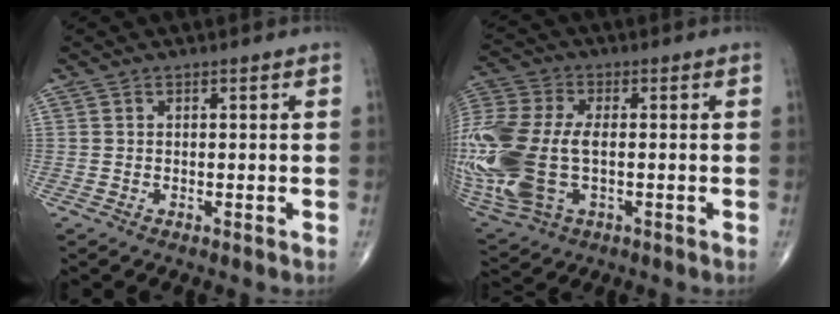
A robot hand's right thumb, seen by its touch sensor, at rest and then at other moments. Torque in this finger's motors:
{"motor_torque": [2.49, 2.52, 1.83, 0.28, 0.54]}